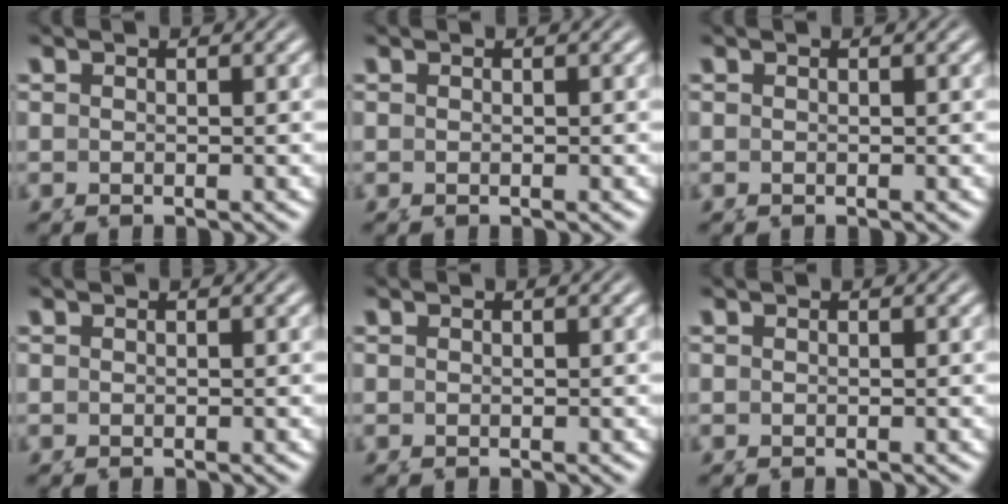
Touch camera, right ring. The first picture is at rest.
{"total": 0.0}
{"total": 0.0}
{"total": 0.0}
{"total": 0.0}
{"total": 0.0}